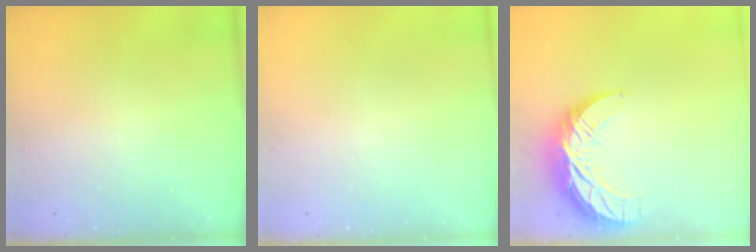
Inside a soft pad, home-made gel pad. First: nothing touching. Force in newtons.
{"total": 0.0}
{"total": 11.8, "press": 11.8, "slide": 0.8}